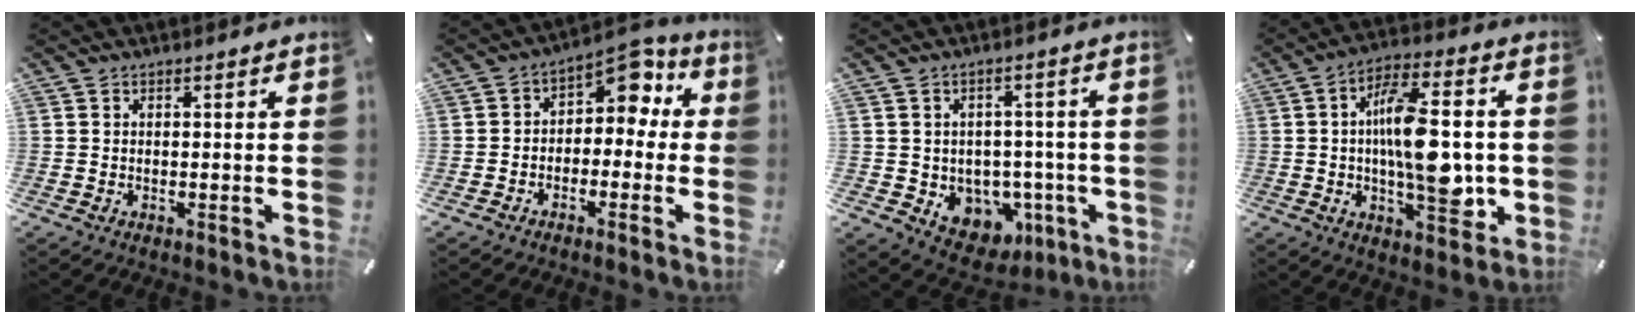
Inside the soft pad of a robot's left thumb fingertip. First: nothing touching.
{"total": 6.2, "force": [2.7, 4.7, 3.0], "torque": [-0.040, -0.023, 0.043]}
{"total": 6.8, "force": [-0.8, 6.6, 1.7], "torque": [-0.024, -0.006, 0.000]}
{"total": 16.0, "force": [-0.2, 7.4, 14.2], "torque": [-0.232, 0.001, -0.004]}